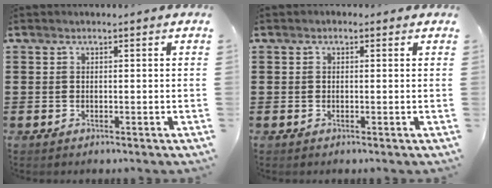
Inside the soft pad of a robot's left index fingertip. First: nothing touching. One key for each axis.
{"total": 0.6, "fx": -0.1, "fy": 0.5, "fz": 0.3, "tx": -0.007, "ty": 0.003, "tz": -0.002}